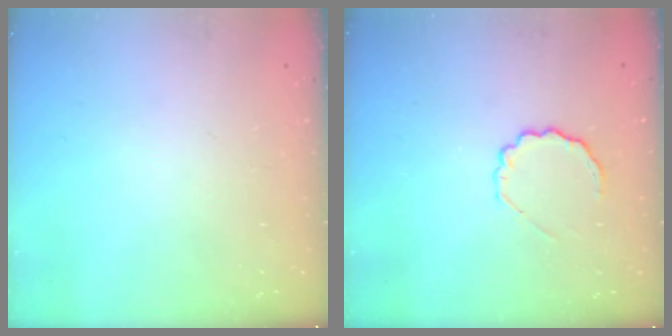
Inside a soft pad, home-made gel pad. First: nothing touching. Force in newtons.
{"total": 4.4, "press": 4.4, "slide": 0.9}